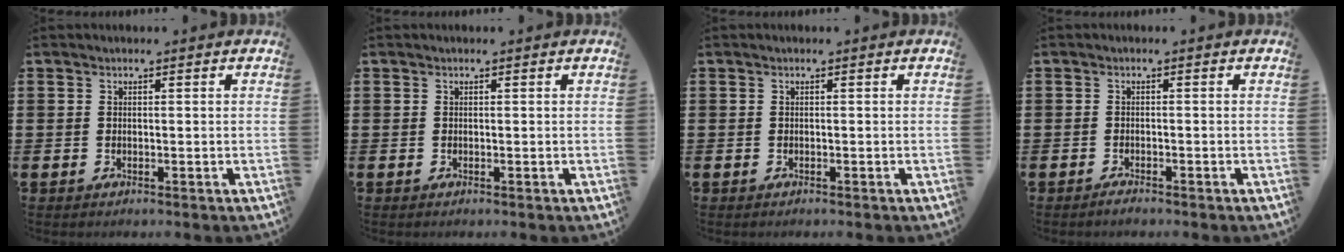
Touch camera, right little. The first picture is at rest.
{"total": 0.0}
{"total": 0.0}
{"total": 0.8, "force": [-0.8, 0.2, 0.3], "torque": [0.001, -0.006, -0.017]}